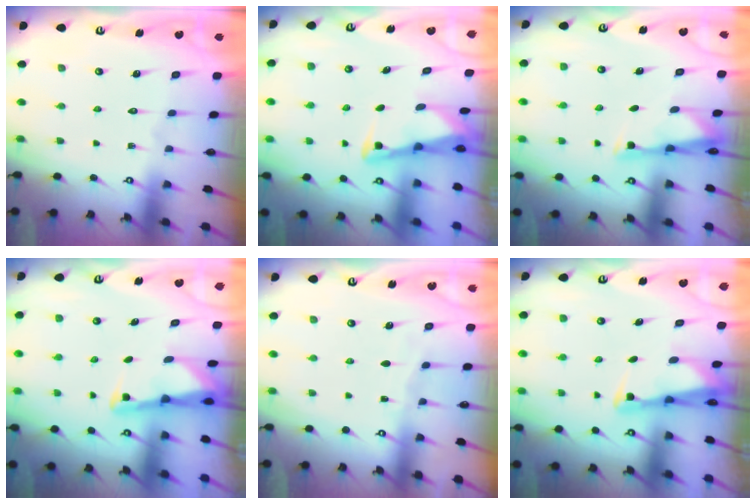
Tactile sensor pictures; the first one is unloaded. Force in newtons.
{"total": 3.0, "press": 2.9, "slide": 0.4}
{"total": 3.1, "press": 3.1, "slide": 0.4}
{"total": 2.9, "press": 2.8, "slide": 0.3}
{"total": 3.0, "press": 3.0, "slide": 0.4}
{"total": 2.8, "press": 2.7, "slide": 0.6}